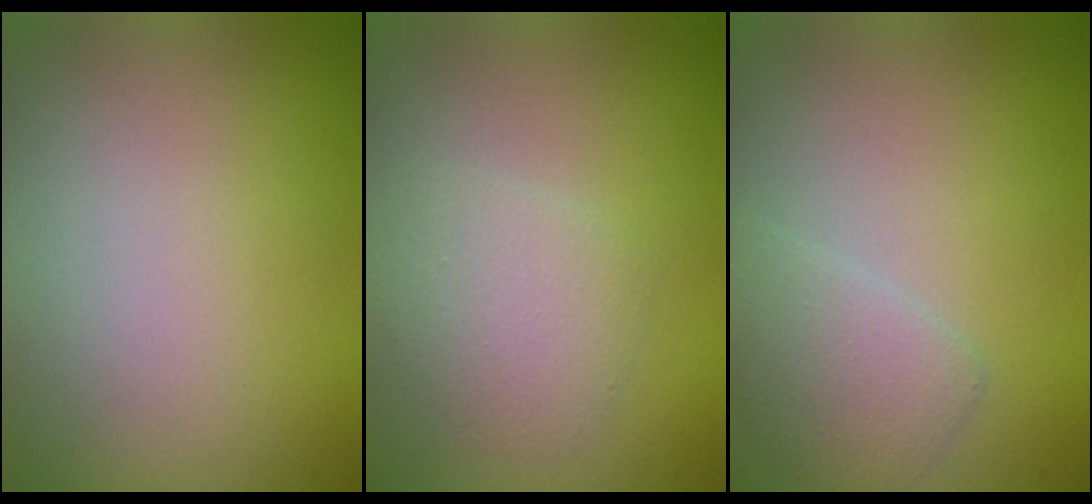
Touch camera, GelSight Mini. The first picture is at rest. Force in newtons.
{"total": 2.3, "press": 2.3, "slide": 0.2}
{"total": 2.1, "press": 2.1, "slide": 0.1}